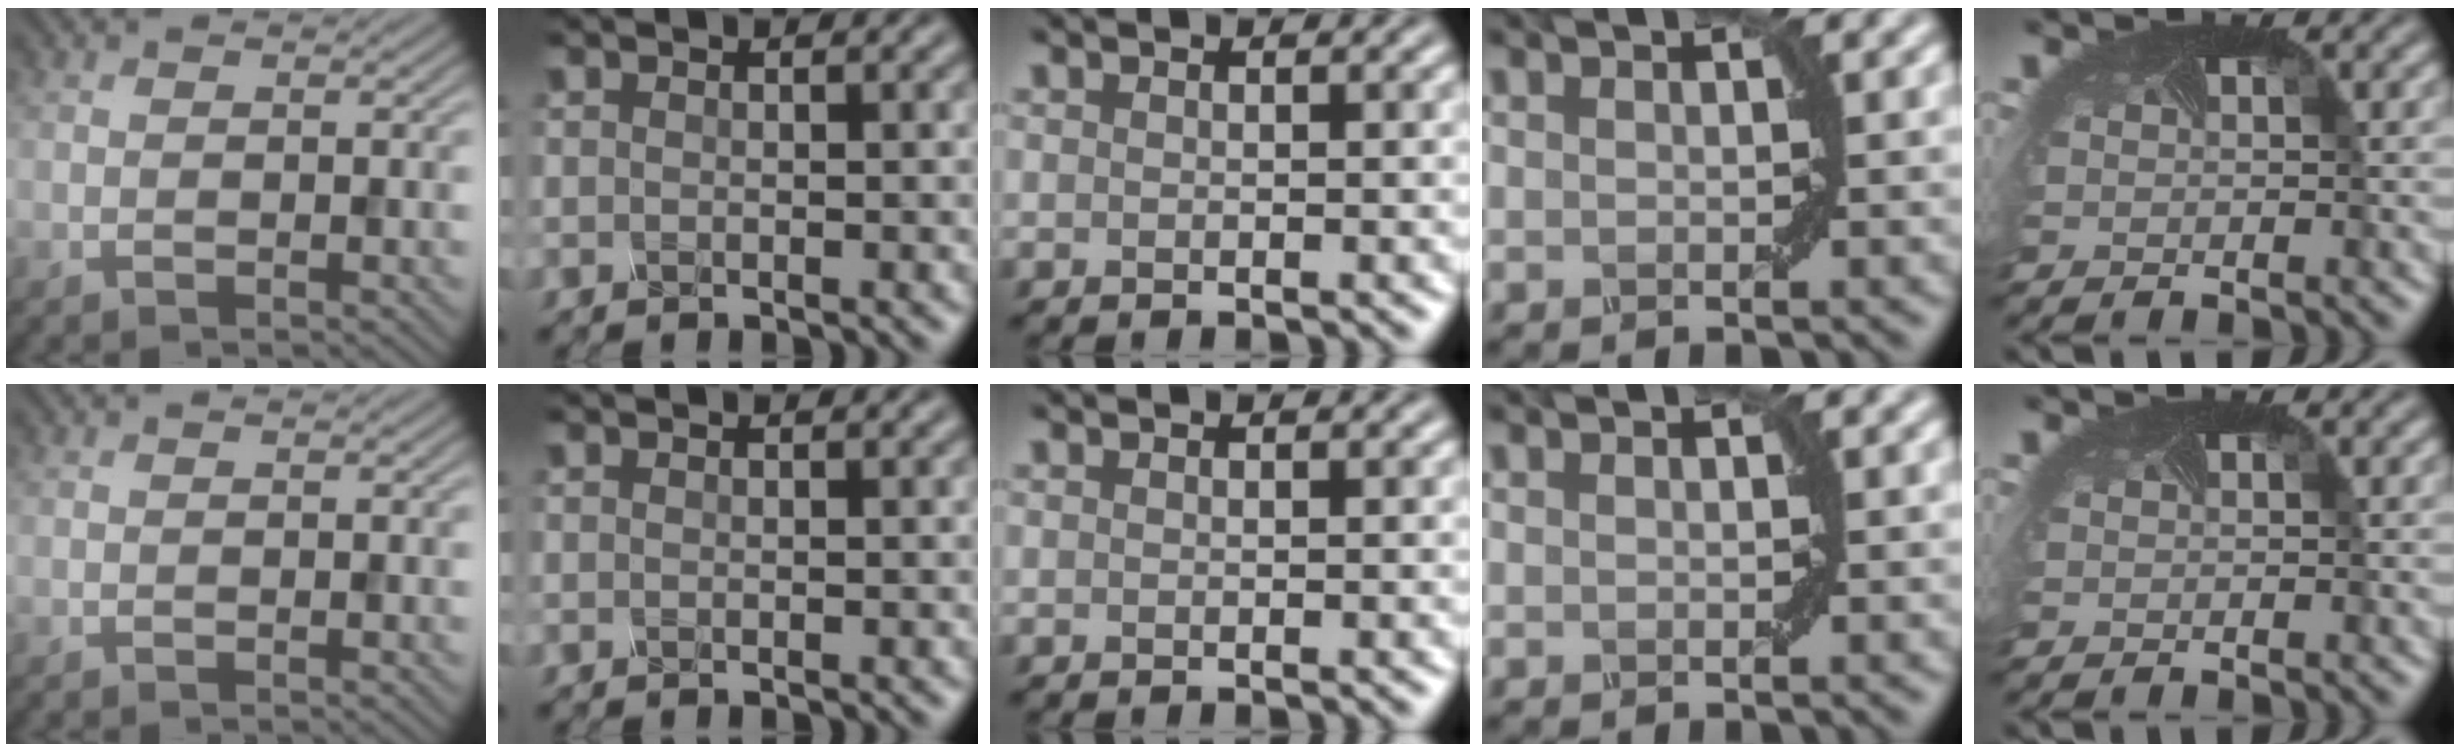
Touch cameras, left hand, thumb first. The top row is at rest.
{}